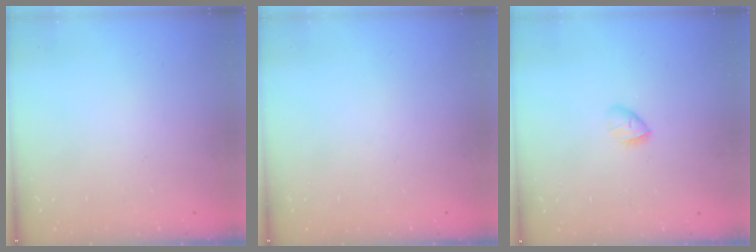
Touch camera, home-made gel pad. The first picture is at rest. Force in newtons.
{"total": 0.0}
{"total": 3.4, "press": 3.2, "slide": 1.0}